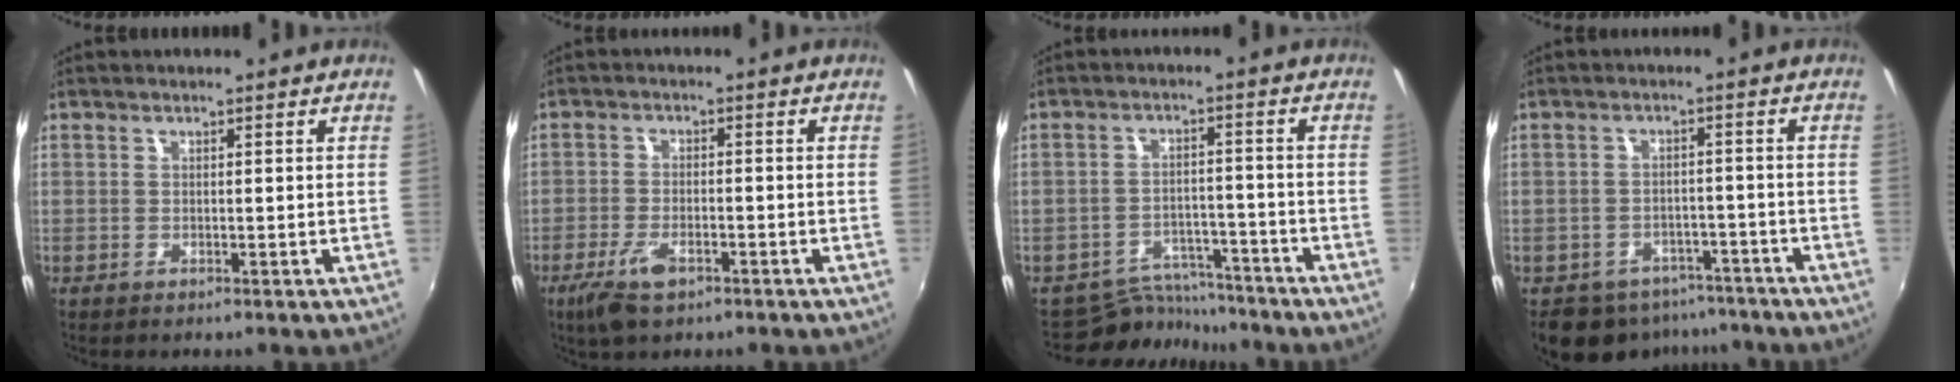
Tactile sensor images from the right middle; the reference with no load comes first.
{"total": 6.2, "force": [-3.8, 2.4, 4.2], "torque": [-0.106, -0.013, -0.071]}
{"total": 7.3, "force": [-6.9, 2.3, -0.3], "torque": [-0.008, 0.012, -0.110]}
{"total": 10.2, "force": [-7.4, 6.3, 2.9], "torque": [-0.067, 0.010, -0.089]}